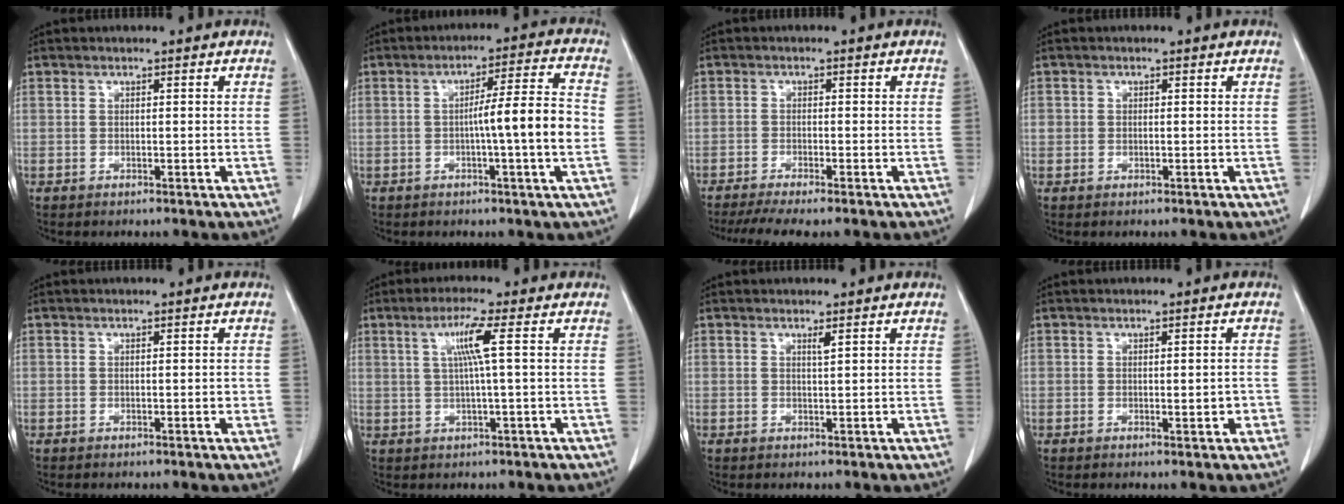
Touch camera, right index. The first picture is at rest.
{"total": 9.0, "force": [-1.4, -0.7, 8.9], "torque": [-0.136, 0.010, -0.025]}
{"total": 6.5, "force": [-5.2, 0.3, 3.8], "torque": [-0.056, -0.008, -0.083]}
{"total": 1.0, "force": [0.0, 0.8, 0.6], "torque": [-0.011, 0.006, 0.001]}
{"total": 0.7, "force": [-0.1, 0.2, 0.6], "torque": [-0.010, 0.001, 0.000]}
{"total": 5.1, "force": [1.3, -0.9, 4.9], "torque": [-0.094, 0.006, 0.026]}
{"total": 0.8, "force": [0.5, -0.1, 0.6], "torque": [-0.015, -0.005, 0.010]}
{"total": 1.7, "force": [-0.3, 0.7, 1.5], "torque": [-0.020, 0.000, 0.000]}